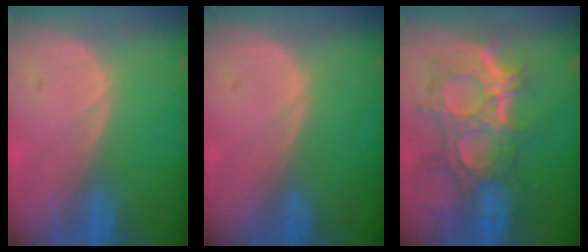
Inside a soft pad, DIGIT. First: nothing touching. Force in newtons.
{"total": 0.0}
{"total": 11.3, "press": 10.4, "slide": 4.5}